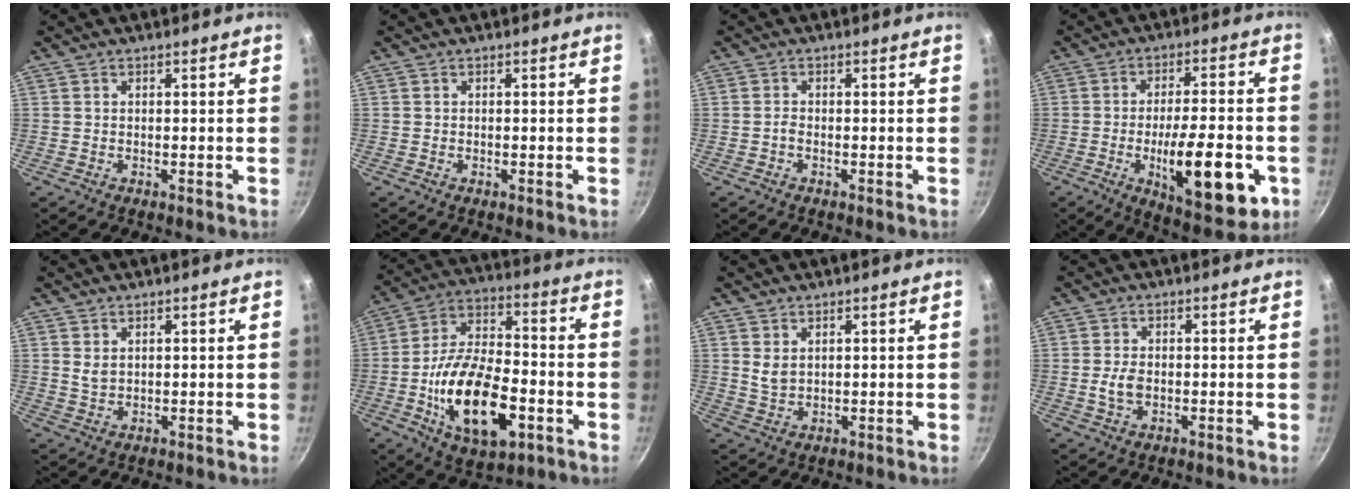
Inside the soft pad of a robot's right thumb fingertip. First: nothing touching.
{"total": 0.0}
{"total": 1.0, "force": [-0.6, 0.5, 0.6], "torque": [-0.015, 0.006, -0.014]}
{"total": 18.2, "force": [-5.3, 6.4, 16.2], "torque": [-0.218, 0.008, -0.072]}
{"total": 2.0, "force": [0.9, 1.2, 1.3], "torque": [-0.021, -0.005, 0.020]}
{"total": 20.5, "force": [-6.2, 10.5, 16.5], "torque": [-0.278, 0.027, -0.105]}
{"total": 2.7, "force": [1.2, 1.6, 1.8], "torque": [-0.031, -0.008, 0.028]}
{"total": 3.5, "force": [-0.5, 2.3, 2.7], "torque": [-0.048, 0.005, -0.010]}